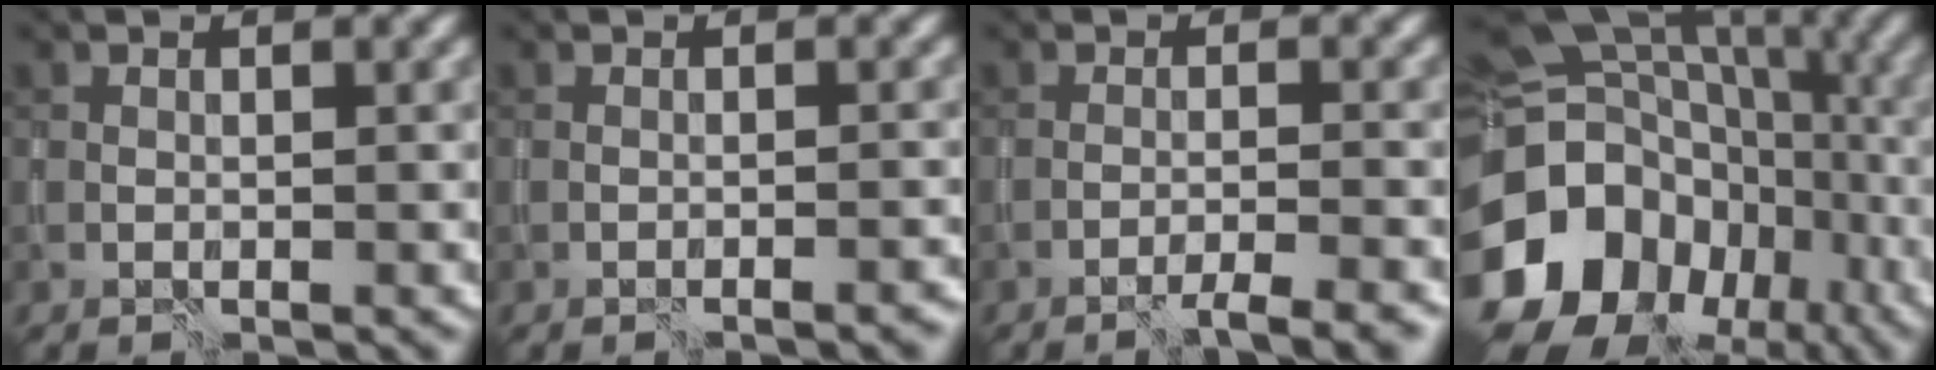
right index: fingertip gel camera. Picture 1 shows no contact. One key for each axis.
{"total": 1.1, "fx": -0.7, "fy": 0.1, "fz": 0.8, "tx": -0.005, "ty": -0.003, "tz": -0.012}
{"total": 3.0, "fx": -2.2, "fy": 0.2, "fz": 1.9, "tx": -0.015, "ty": 0.003, "tz": -0.046}
{"total": 22.1, "fx": -7.7, "fy": 18.9, "fz": 8.3, "tx": -0.161, "ty": -0.031, "tz": -0.149}